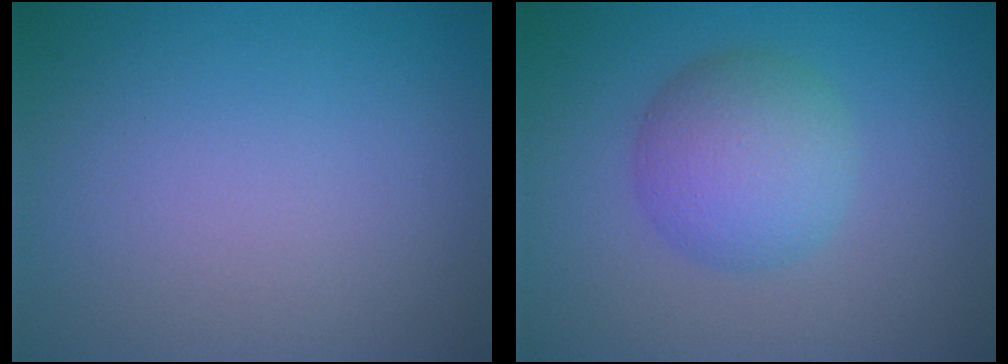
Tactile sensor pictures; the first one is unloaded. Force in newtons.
{"total": 4.7, "press": 4.7, "slide": 0.1}